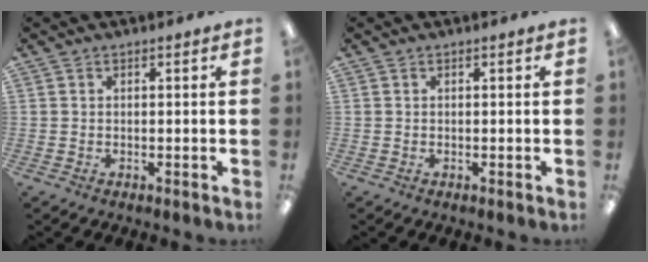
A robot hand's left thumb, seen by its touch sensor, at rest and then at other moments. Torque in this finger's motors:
{"motor_torque": [-0.05, -0.07, 0.11, -0.06, 0.00]}